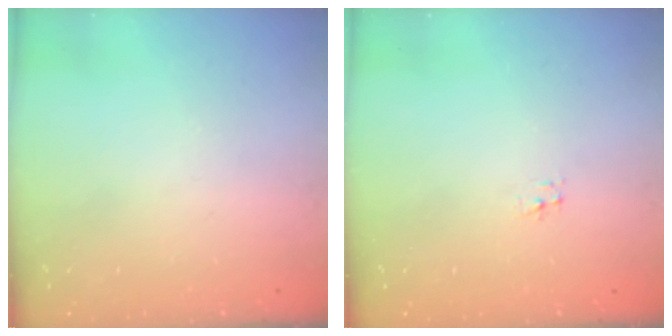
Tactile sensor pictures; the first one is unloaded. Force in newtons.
{"total": 1.9, "press": 1.9, "slide": 0.2}